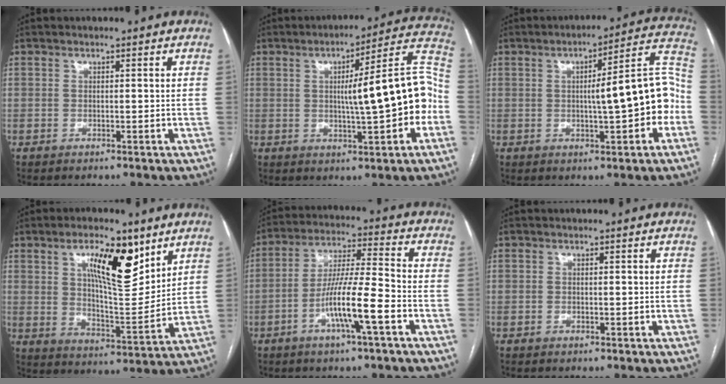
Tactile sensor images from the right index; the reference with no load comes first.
{"total": 15.3, "force": [-1.4, 1.3, 15.1], "torque": [-0.206, 0.031, -0.020]}
{"total": 12.8, "force": [-1.6, 1.9, 12.6], "torque": [-0.164, 0.036, -0.019]}
{"total": 12.6, "force": [6.6, 3.8, 10.1], "torque": [-0.163, -0.001, 0.114]}
{"total": 10.6, "force": [-4.3, 0.2, 9.7], "torque": [-0.184, 0.004, -0.080]}
{"total": 0.0}